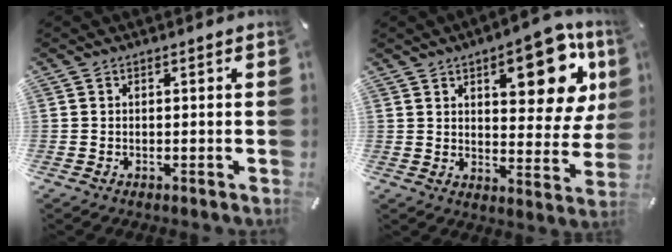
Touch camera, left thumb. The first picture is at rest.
{"total": 17.5, "force": [8.6, 8.1, 12.9], "torque": [-0.148, -0.045, 0.133]}